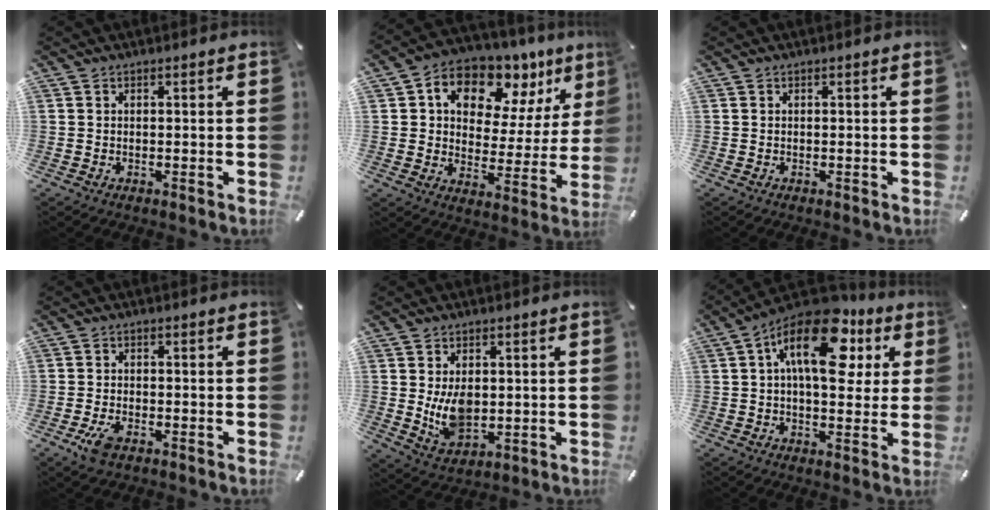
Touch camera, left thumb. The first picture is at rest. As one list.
[{"total": 12.5, "force": [7.8, 7.9, 5.6], "torque": [-0.093, -0.063, 0.139]}, {"total": 0.0}, {"total": 4.3, "force": [-2.4, 1.9, 3.0], "torque": [-0.074, 0.001, -0.048]}, {"total": 8.5, "force": [0.8, 6.0, 5.9], "torque": [-0.106, -0.012, 0.012]}, {"total": 18.2, "force": [6.6, 9.2, 14.3], "torque": [-0.233, -0.026, 0.108]}]